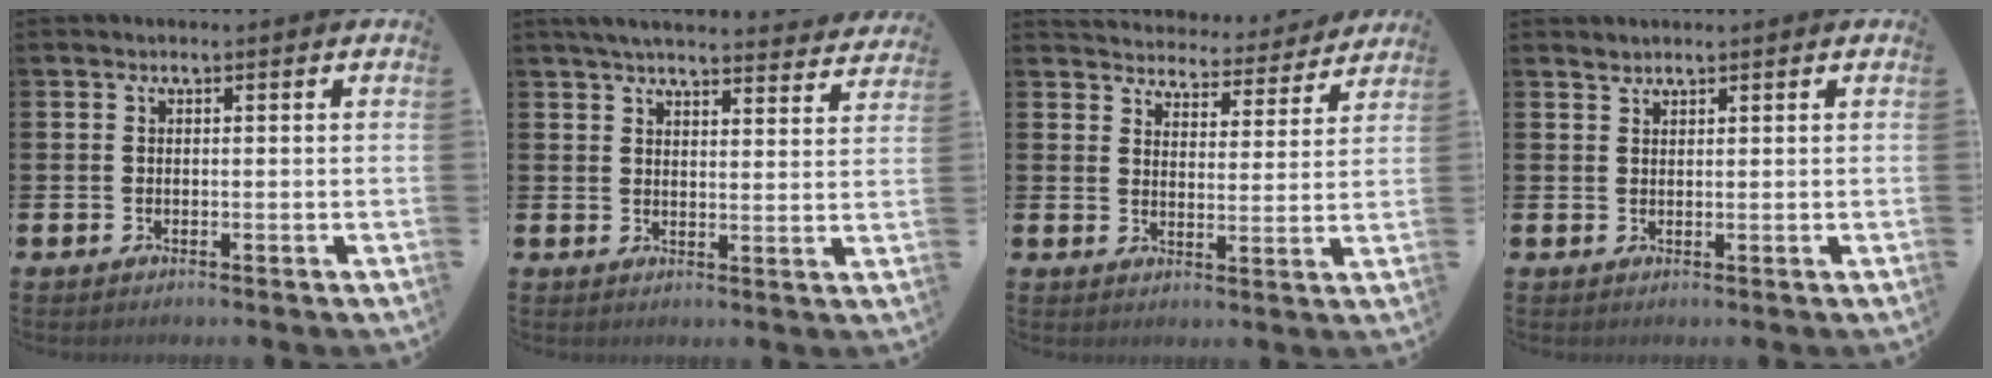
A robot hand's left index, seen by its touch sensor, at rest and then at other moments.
{"total": 4.9, "force": [4.7, 0.5, 1.2], "torque": [-0.035, -0.026, 0.083]}
{"total": 4.9, "force": [4.8, 1.0, 0.0], "torque": [-0.007, -0.045, 0.079]}
{"total": 1.2, "force": [1.2, 0.3, -0.1], "torque": [0.004, 0.001, 0.023]}